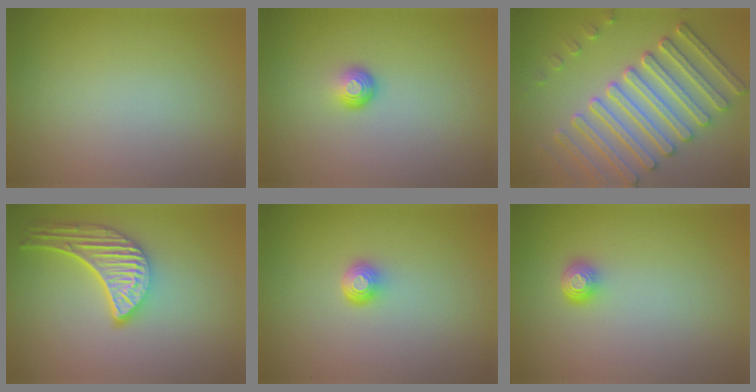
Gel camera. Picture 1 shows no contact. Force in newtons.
{"total": 1.6, "press": 1.0, "slide": 1.2}
{"total": 7.3, "press": 6.3, "slide": 3.6}
{"total": 5.5, "press": 4.4, "slide": 3.3}
{"total": 1.6, "press": 1.2, "slide": 1.1}
{"total": 1.7, "press": 1.2, "slide": 1.1}